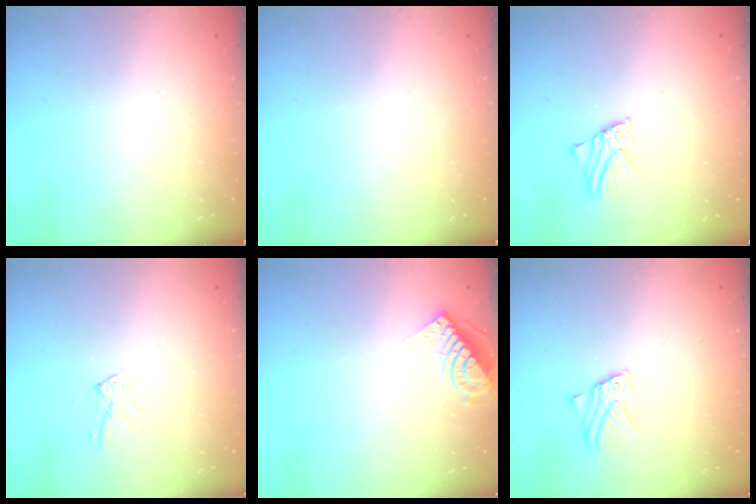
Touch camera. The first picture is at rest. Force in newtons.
{"total": 0.0}
{"total": 2.4, "press": 2.4, "slide": 0.2}
{"total": 5.4, "press": 5.4, "slide": 0.6}
{"total": 8.4, "press": 8.4, "slide": 0.3}
{"total": 3.2, "press": 3.2, "slide": 0.1}